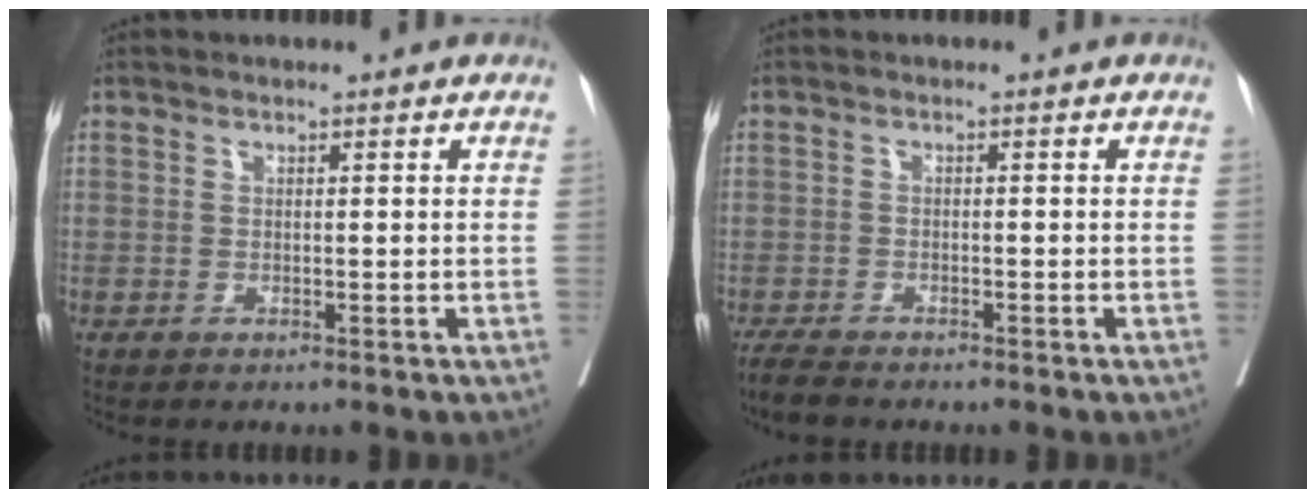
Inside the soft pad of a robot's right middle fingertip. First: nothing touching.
{"total": 3.5, "force": [-3.1, 0.6, 1.5], "torque": [-0.026, -0.010, -0.052]}